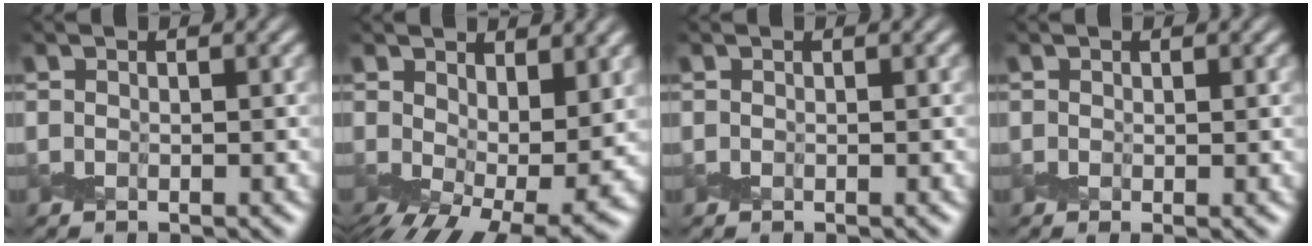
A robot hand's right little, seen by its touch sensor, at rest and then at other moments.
{"total": 11.2, "force": [1.3, 5.9, 9.4], "torque": [-0.147, -0.036, 0.047]}
{"total": 0.0}
{"total": 0.6, "force": [0.2, 0.3, 0.5], "torque": [-0.011, -0.004, 0.005]}